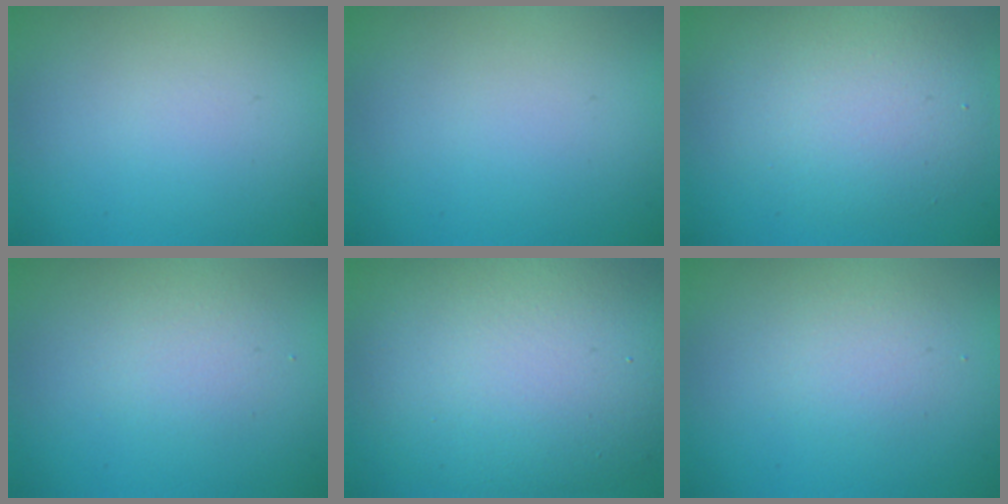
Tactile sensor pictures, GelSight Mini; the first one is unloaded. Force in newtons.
{"total": 0.0}
{"total": 5.6, "press": 5.5, "slide": 0.5}
{"total": 1.8, "press": 1.8, "slide": 0.0}
{"total": 12.9, "press": 12.9, "slide": 1.1}
{"total": 2.0, "press": 2.0, "slide": 0.2}